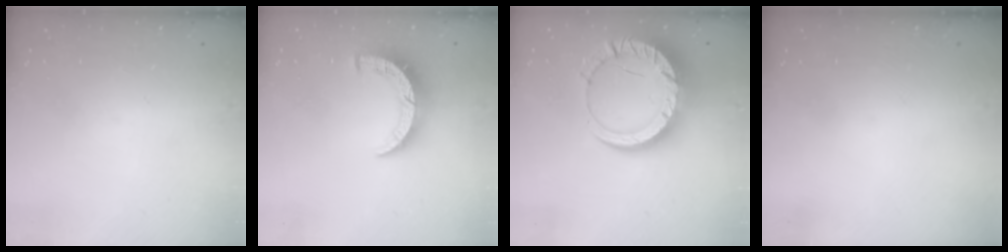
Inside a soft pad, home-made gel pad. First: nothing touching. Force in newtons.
{"total": 8.0, "press": 8.0, "slide": 0.3}
{"total": 18.9, "press": 18.8, "slide": 1.9}
{"total": 0.0}